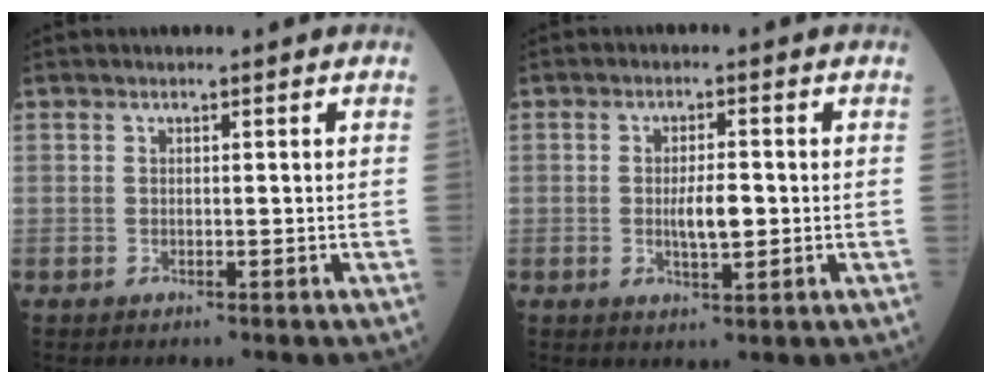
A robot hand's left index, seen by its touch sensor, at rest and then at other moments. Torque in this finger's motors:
{"motor_torque": [0.16, 0.07, 0.12, 0.06]}